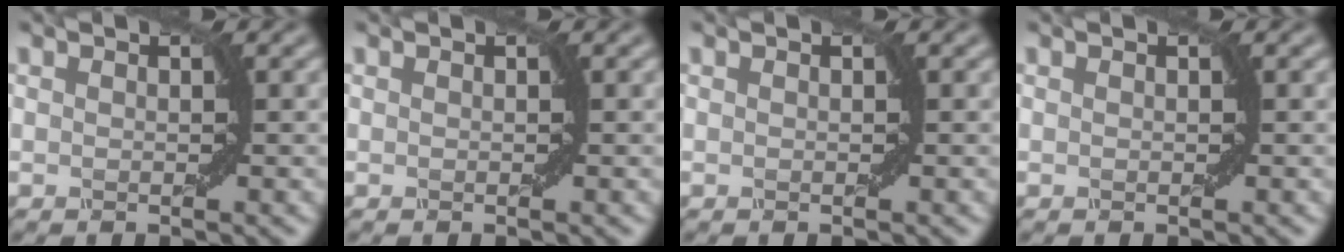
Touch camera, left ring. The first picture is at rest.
{"total": 0.0}
{"total": 0.0}
{"total": 0.0}